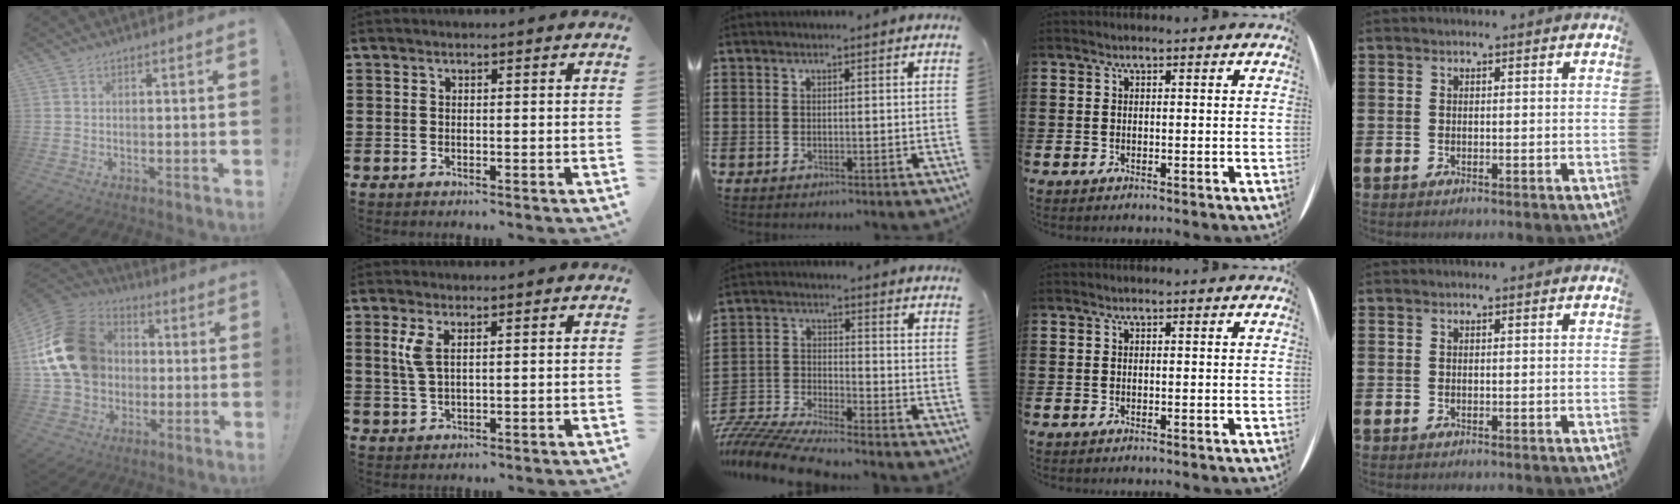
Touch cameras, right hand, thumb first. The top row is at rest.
{"thumb": {"total": 20.3, "force": [2.3, 16.4, 11.7], "torque": [-0.198, 0.011, 0.055]}, "index": {"total": 3.2, "force": [1.2, 1.2, 2.8], "torque": [-0.067, 0.003, 0.018]}, "middle": {"total": 7.4, "force": [-7.3, -0.1, 1.4], "torque": [-0.040, -0.006, -0.148]}}